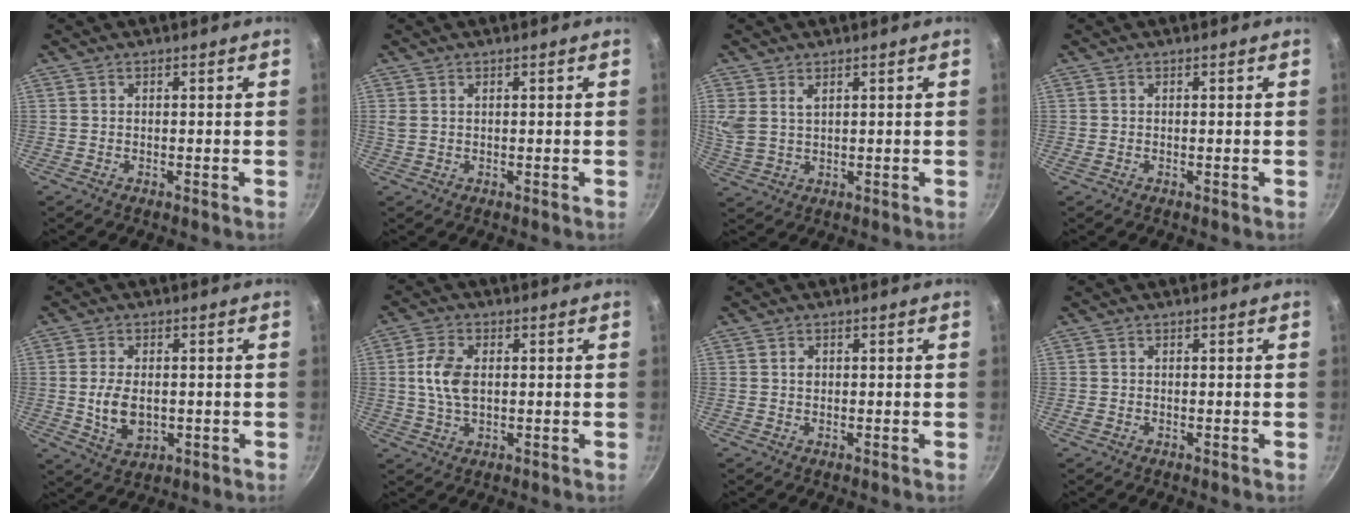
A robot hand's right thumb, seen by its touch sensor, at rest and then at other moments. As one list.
[{"total": 1.3, "force": [0.6, 0.8, 0.8], "torque": [-0.018, 0.002, 0.015]}, {"total": 5.6, "force": [2.5, 3.5, 3.6], "torque": [-0.072, -0.010, 0.054]}, {"total": 0.0}, {"total": 7.3, "force": [-0.4, 4.6, 5.6], "torque": [-0.100, -0.002, 0.003]}, {"total": 7.2, "force": [0.7, 4.3, 5.8], "torque": [-0.109, 0.007, 0.012]}, {"total": 1.1, "force": [0.2, 0.9, 0.6], "torque": [-0.007, 0.003, 0.003]}, {"total": 0.6, "force": [-0.2, 0.4, 0.5], "torque": [-0.009, 0.002, -0.005]}]